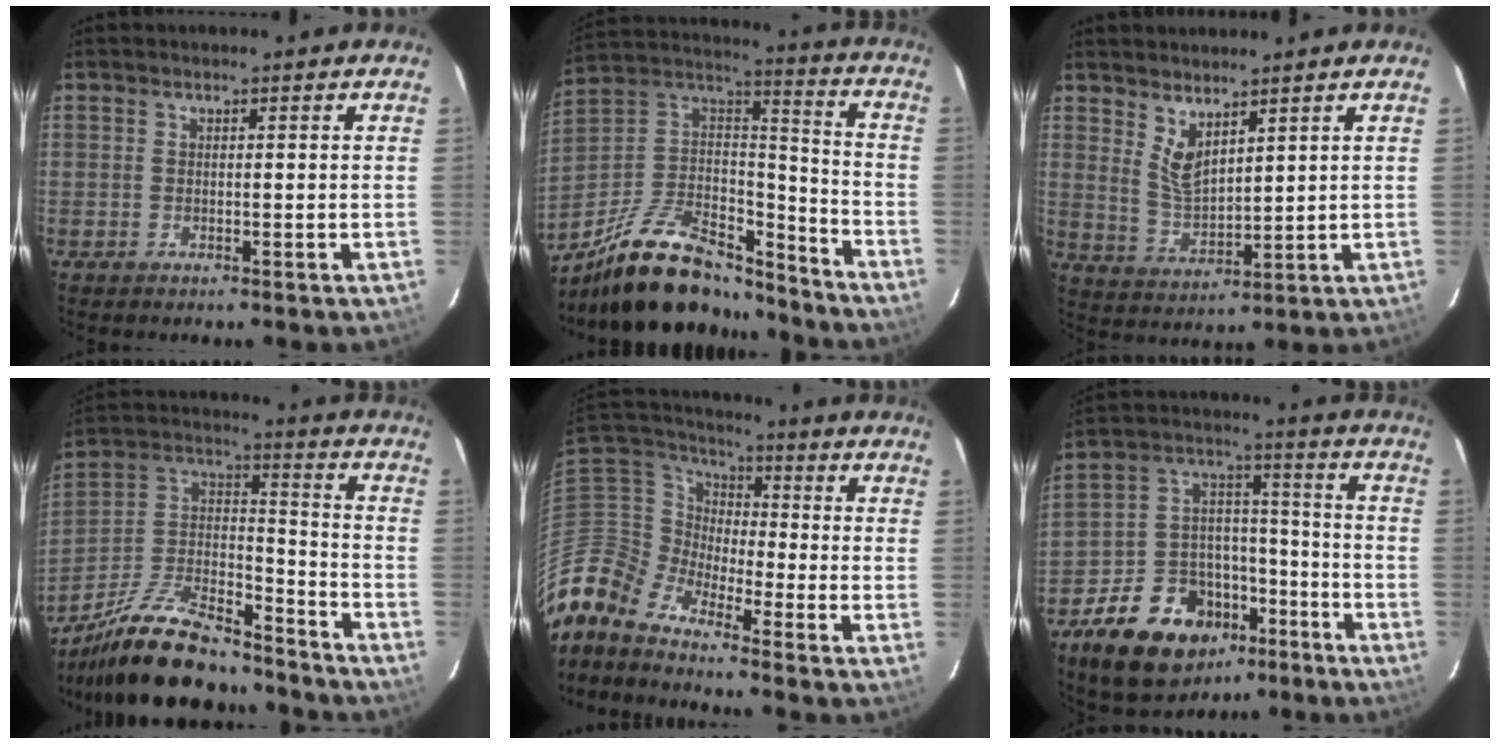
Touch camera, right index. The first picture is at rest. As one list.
[{"total": 25.4, "force": [-19.1, 10.2, 13.2], "torque": [-0.262, 0.025, -0.298]}, {"total": 5.7, "force": [4.0, 2.0, 3.5], "torque": [-0.065, -0.012, 0.084]}, {"total": 22.0, "force": [-17.2, 7.4, 11.6], "torque": [-0.230, 0.013, -0.284]}, {"total": 11.3, "force": [-9.5, 4.5, 4.2], "torque": [-0.088, 0.012, -0.216]}, {"total": 18.9, "force": [-11.5, 12.0, 9.0], "torque": [-0.192, 0.047, -0.172]}]